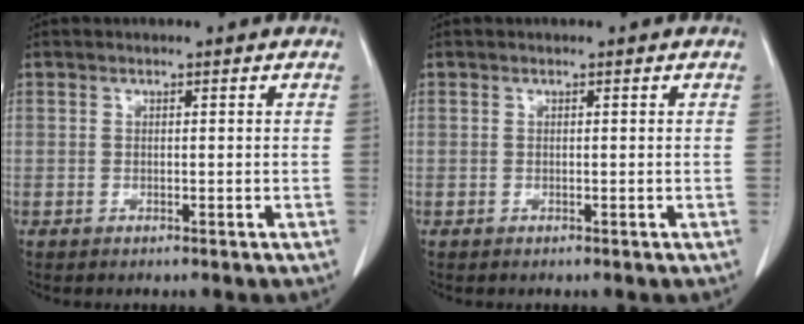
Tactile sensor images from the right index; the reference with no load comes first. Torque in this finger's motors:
{"motor_torque": [0.00, 0.00, 0.00, 0.00]}